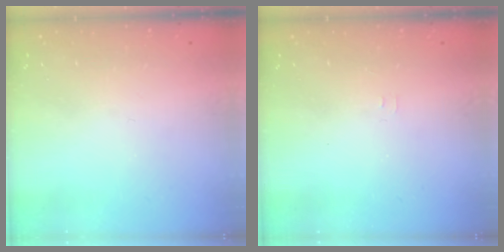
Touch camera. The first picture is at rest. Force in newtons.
{"total": 3.4, "press": 3.3, "slide": 0.4}